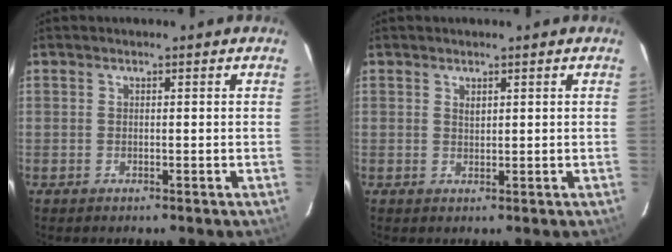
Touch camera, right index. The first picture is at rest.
{"total": 1.0, "force": [0.7, 0.4, 0.5], "torque": [-0.008, 0.001, 0.013]}